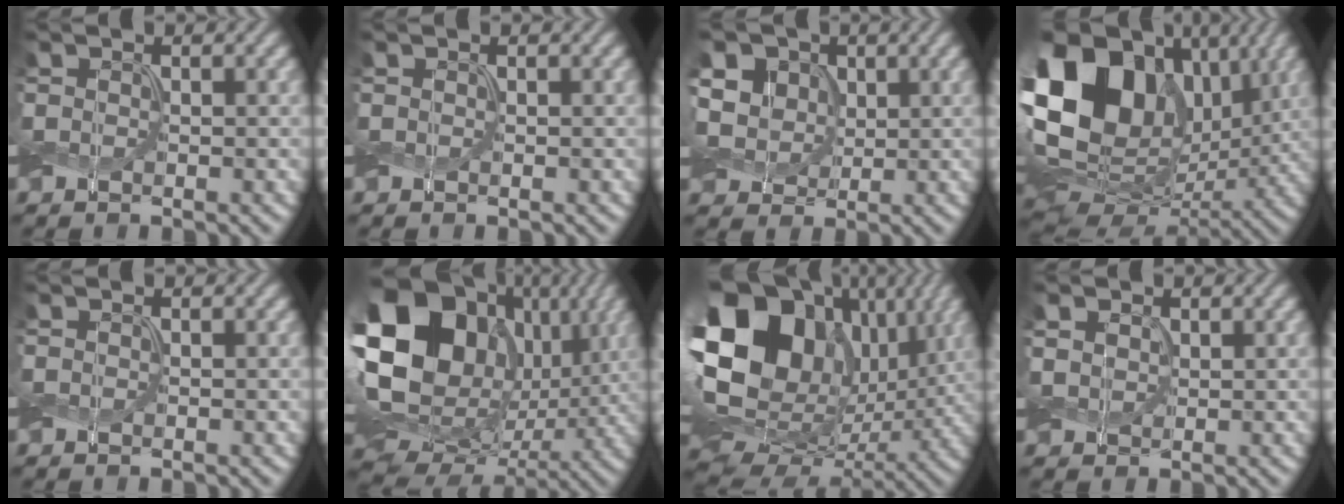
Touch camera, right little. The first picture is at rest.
{"total": 0.0}
{"total": 9.8, "force": [3.4, 7.8, 5.0], "torque": [-0.121, 0.032, 0.052]}
{"total": 19.2, "force": [4.5, 14.2, 12.1], "torque": [-0.234, 0.022, 0.091]}
{"total": 0.0}
{"total": 21.3, "force": [5.0, 16.3, 12.7], "torque": [-0.272, 0.018, 0.091]}
{"total": 21.2, "force": [4.1, 15.8, 13.6], "torque": [-0.280, 0.000, 0.090]}
{"total": 2.0, "force": [0.6, 1.6, 1.0], "torque": [-0.030, -0.002, 0.009]}